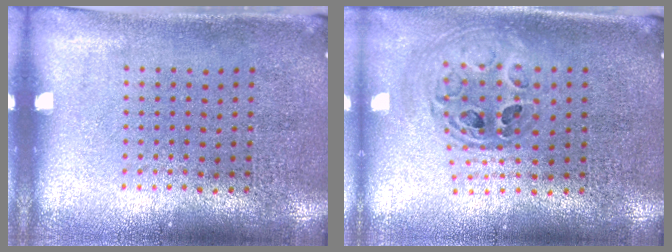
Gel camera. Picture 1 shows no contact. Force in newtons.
{"total": 1.0, "press": 0.9, "slide": 0.3}